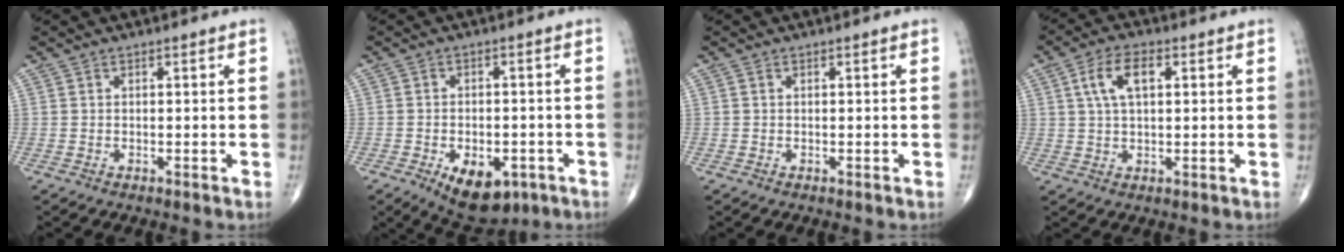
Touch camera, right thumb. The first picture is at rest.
{"total": 10.4, "force": [-4.9, 5.9, 7.1], "torque": [-0.086, 0.010, -0.061]}
{"total": 0.0}
{"total": 7.1, "force": [2.1, 3.4, 5.8], "torque": [-0.111, 0.008, 0.038]}